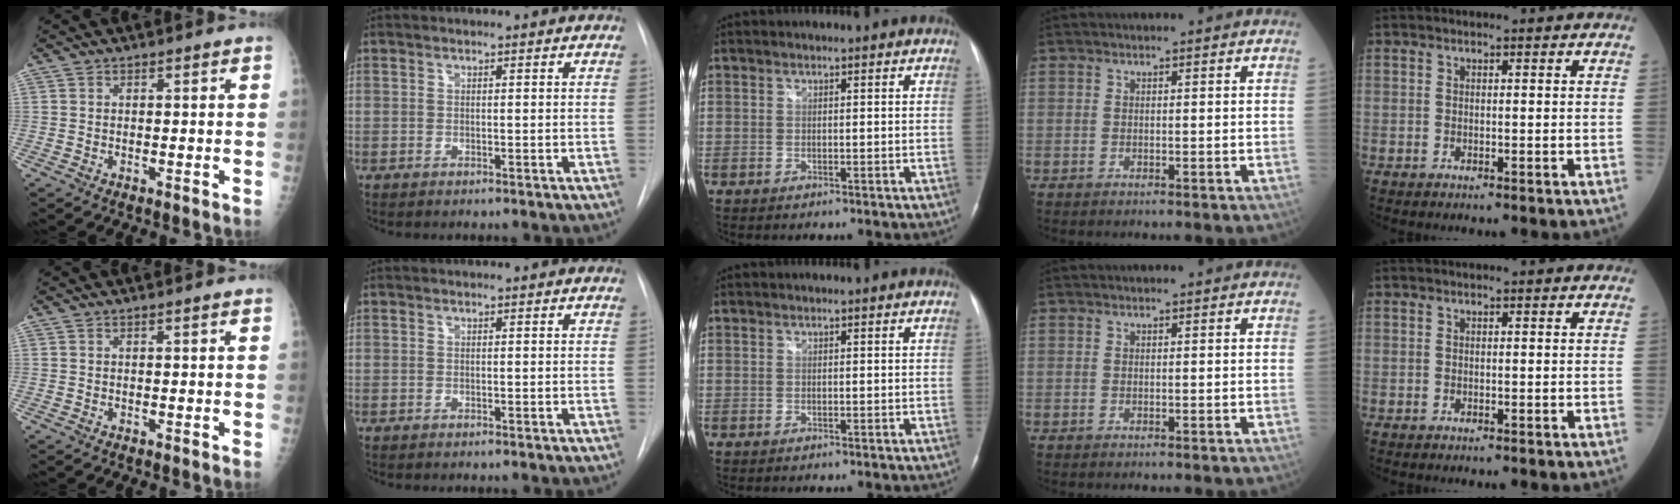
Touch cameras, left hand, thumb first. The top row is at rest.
{}